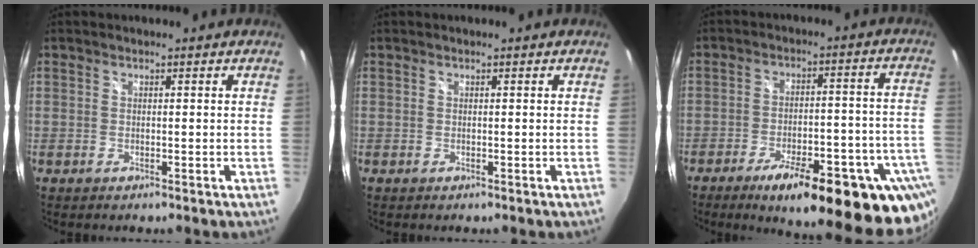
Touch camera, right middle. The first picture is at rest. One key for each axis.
{"total": 0.0}
{"total": 25.1, "fx": -17.5, "fy": 6.1, "fz": 16.9, "tx": -0.215, "ty": -0.026, "tz": -0.227}